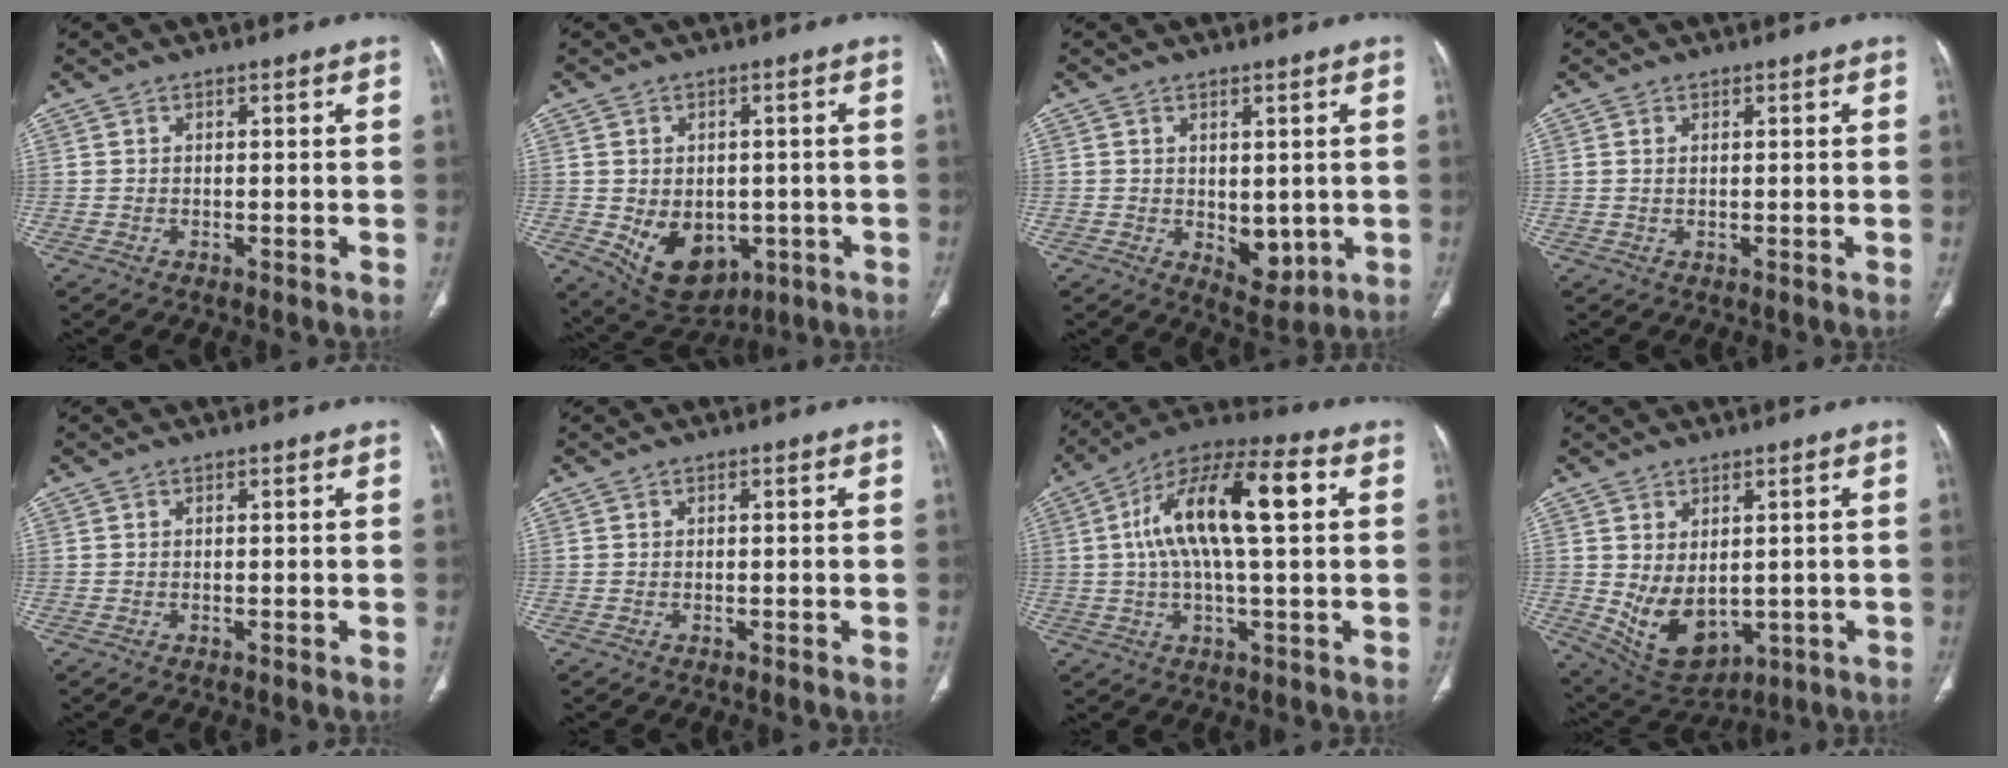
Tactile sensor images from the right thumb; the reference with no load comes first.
{"total": 11.7, "force": [-3.1, 8.4, 7.5], "torque": [-0.091, -0.001, -0.021]}
{"total": 5.5, "force": [-0.5, 3.5, 4.3], "torque": [-0.037, -0.014, 0.009]}
{"total": 0.7, "force": [0.3, 0.3, 0.5], "torque": [-0.017, 0.003, 0.007]}
{"total": 0.0}
{"total": 0.0}
{"total": 17.4, "force": [3.1, 5.6, 16.2], "torque": [-0.298, 0.031, 0.046]}
{"total": 10.6, "force": [-0.6, 6.9, 8.0], "torque": [-0.120, -0.009, 0.026]}